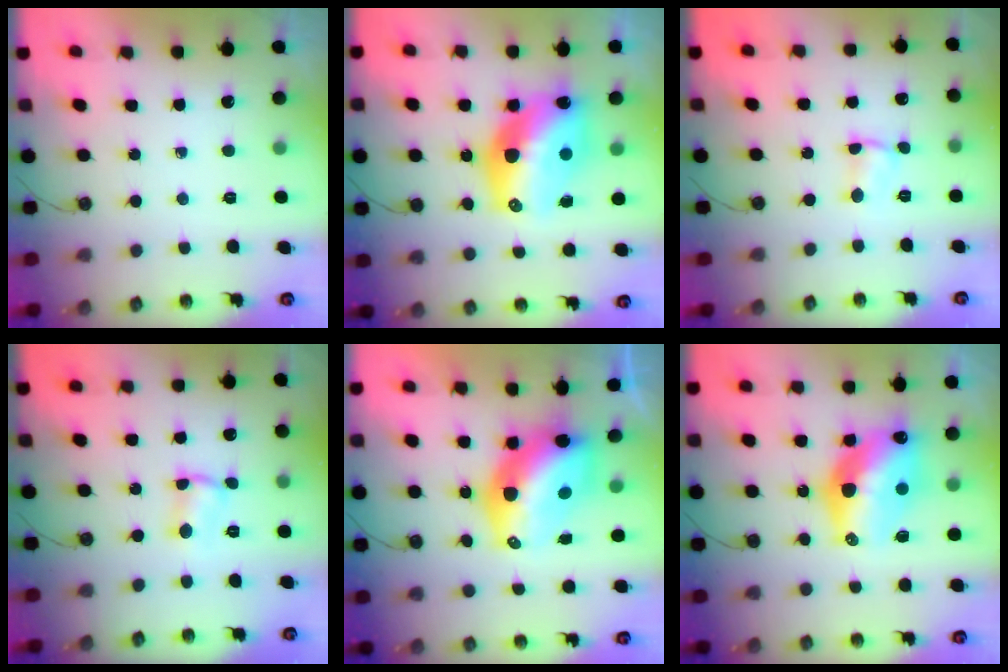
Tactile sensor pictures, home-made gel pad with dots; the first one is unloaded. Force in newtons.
{"total": 18.6, "press": 18.5, "slide": 1.9}
{"total": 2.3, "press": 2.3, "slide": 0.3}
{"total": 2.6, "press": 2.6, "slide": 0.2}
{"total": 15.1, "press": 15.0, "slide": 1.3}
{"total": 14.9, "press": 14.9, "slide": 1.2}